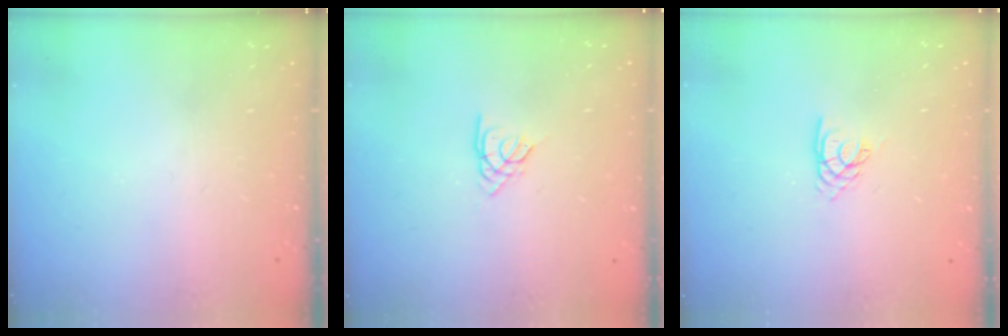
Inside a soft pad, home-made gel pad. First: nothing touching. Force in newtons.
{"total": 2.3, "press": 2.3, "slide": 0.5}
{"total": 2.7, "press": 2.7, "slide": 0.1}